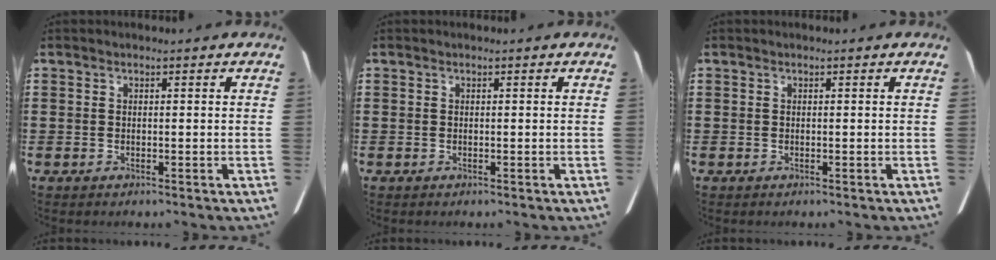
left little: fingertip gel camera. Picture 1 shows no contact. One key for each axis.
{"total": 0.0}
{"total": 0.0}